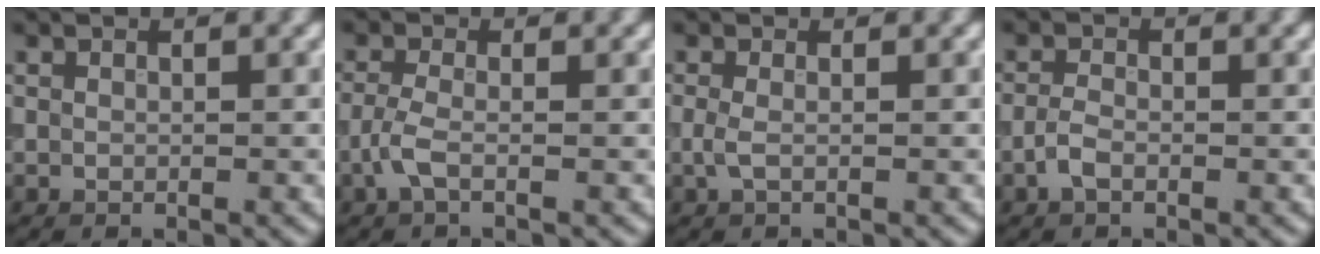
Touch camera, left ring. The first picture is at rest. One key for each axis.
{"total": 2.0, "fx": -1.0, "fy": 0.6, "fz": 1.6, "tx": -0.041, "ty": 0.003, "tz": -0.029}
{"total": 1.1, "fx": -0.2, "fy": 0.3, "fz": 1.0, "tx": -0.026, "ty": -0.001, "tz": -0.008}
{"total": 1.7, "fx": -1.0, "fy": 0.8, "fz": 1.1, "tx": -0.026, "ty": 0.002, "tz": -0.027}